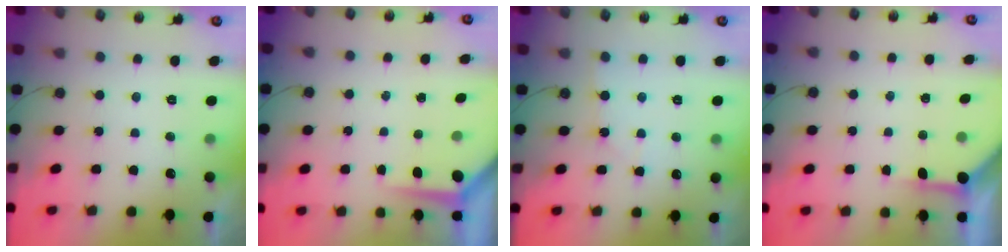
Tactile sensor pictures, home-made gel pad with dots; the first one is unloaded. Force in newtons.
{"total": 4.0, "press": 3.9, "slide": 0.3}
{"total": 4.2, "press": 4.2, "slide": 0.5}
{"total": 3.9, "press": 3.8, "slide": 0.4}